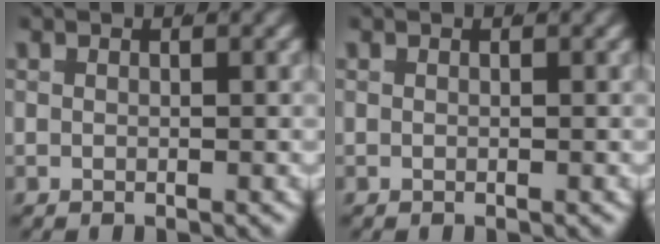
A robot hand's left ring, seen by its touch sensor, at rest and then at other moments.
{"total": 0.0}